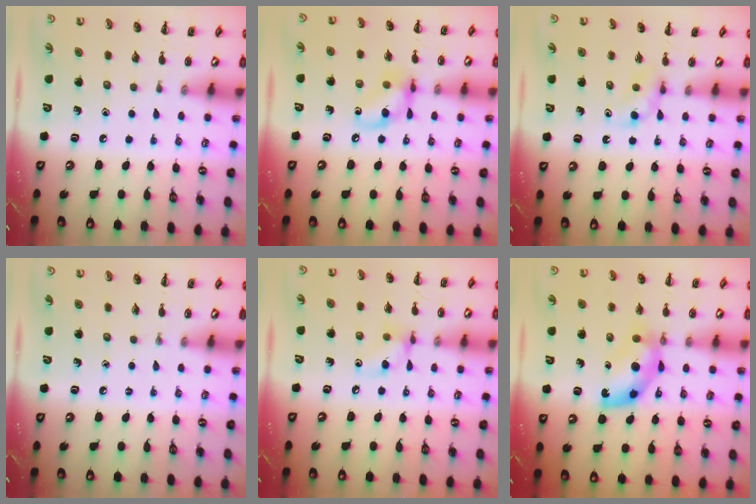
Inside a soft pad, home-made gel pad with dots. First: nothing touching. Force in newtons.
{"total": 9.6, "press": 9.5, "slide": 1.2}
{"total": 2.7, "press": 2.4, "slide": 1.1}
{"total": 0.0}
{"total": 7.0, "press": 7.0, "slide": 0.6}
{"total": 7.9, "press": 7.9, "slide": 0.9}